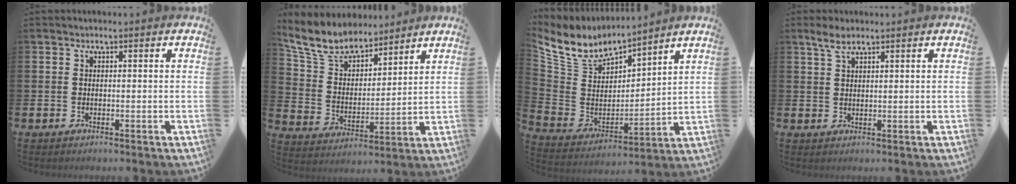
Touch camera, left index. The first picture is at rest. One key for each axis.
{"total": 8.9, "fx": 8.0, "fy": 3.1, "fz": 2.5, "tx": -0.092, "ty": -0.045, "tz": 0.146}
{"total": 8.2, "fx": 7.5, "fy": 3.1, "fz": 1.6, "tx": -0.082, "ty": -0.057, "tz": 0.134}
{"total": 3.3, "fx": 2.4, "fy": 1.1, "fz": 2.0, "tx": -0.042, "ty": 0.005, "tz": 0.043}